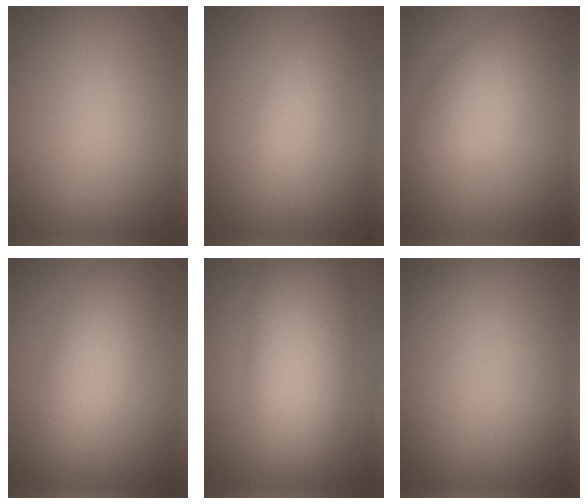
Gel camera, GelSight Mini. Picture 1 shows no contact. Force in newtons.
{"total": 2.7, "press": 2.7, "slide": 0.1}
{"total": 4.6, "press": 4.6, "slide": 0.2}
{"total": 4.9, "press": 4.9, "slide": 0.2}
{"total": 8.2, "press": 8.2, "slide": 0.3}
{"total": 0.0}